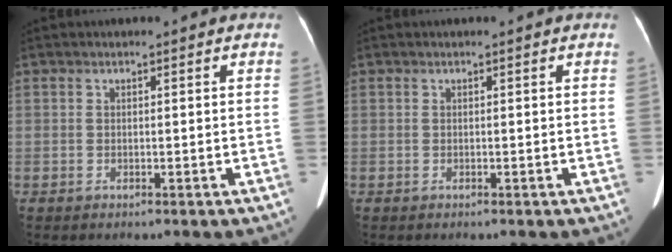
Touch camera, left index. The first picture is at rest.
{"total": 0.0}